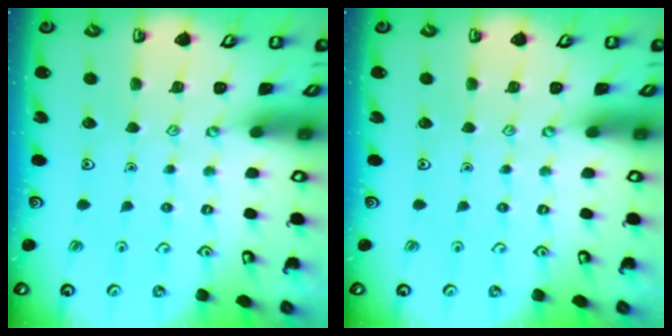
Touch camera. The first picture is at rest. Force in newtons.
{"total": 0.0}